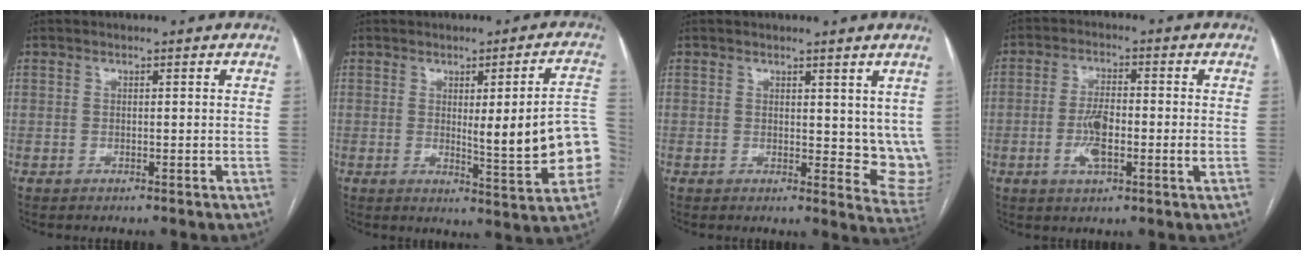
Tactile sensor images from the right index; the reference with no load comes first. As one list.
[{"total": 13.0, "force": [-1.0, 2.0, 12.8], "torque": [-0.137, 0.005, -0.010]}, {"total": 6.5, "force": [2.8, 3.4, 4.8], "torque": [-0.041, -0.024, 0.037]}, {"total": 6.7, "force": [-1.2, 1.8, 6.3], "torque": [-0.127, 0.004, -0.023]}]